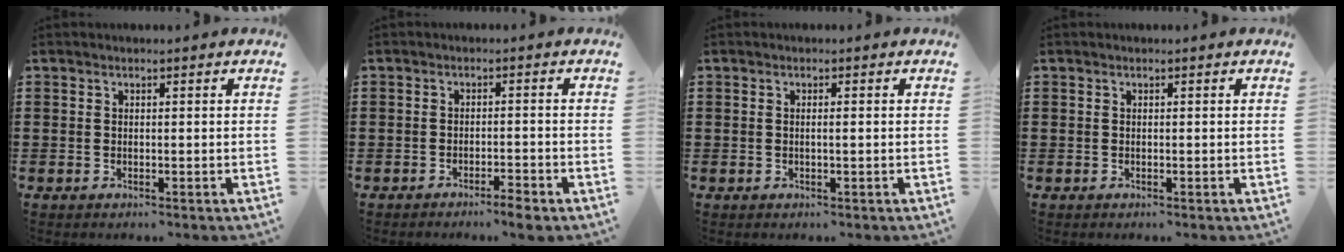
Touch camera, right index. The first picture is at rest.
{"total": 2.5, "force": [-2.2, 0.1, 1.2], "torque": [-0.022, 0.000, -0.041]}
{"total": 0.7, "force": [-0.1, 0.0, 0.7], "torque": [-0.013, -0.004, -0.002]}
{"total": 0.0}